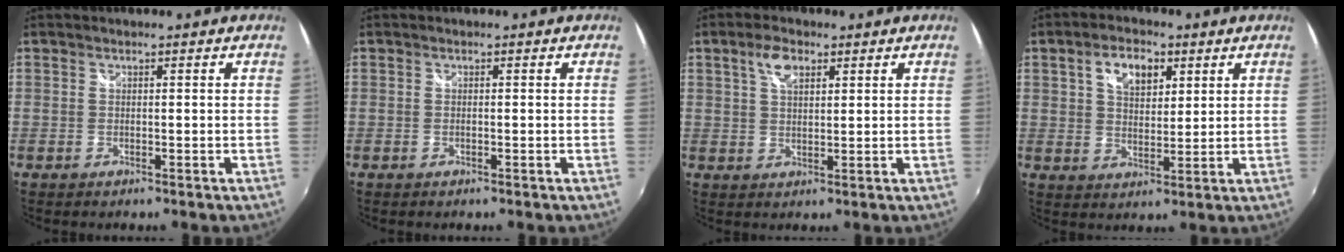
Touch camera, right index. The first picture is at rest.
{"total": 0.0}
{"total": 4.7, "force": [2.4, 2.3, 3.3], "torque": [-0.059, 0.009, 0.043]}
{"total": 7.3, "force": [3.2, 4.2, 5.0], "torque": [-0.084, 0.016, 0.054]}